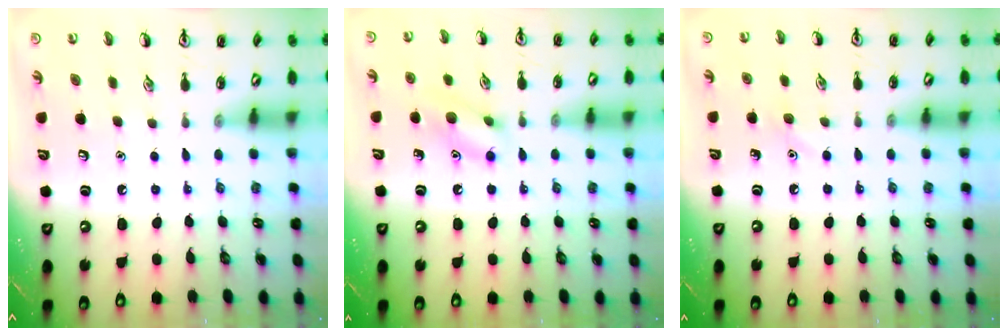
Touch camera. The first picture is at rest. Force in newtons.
{"total": 9.4, "press": 9.4, "slide": 0.9}
{"total": 4.6, "press": 4.4, "slide": 1.4}